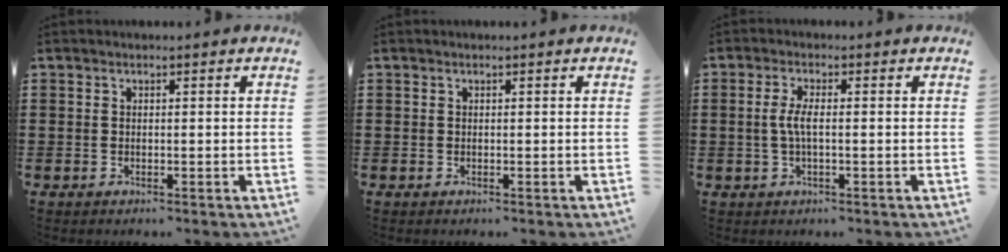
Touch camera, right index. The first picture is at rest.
{"total": 0.0}
{"total": 3.3, "force": [-0.2, 0.7, 3.2], "torque": [-0.082, -0.008, -0.013]}